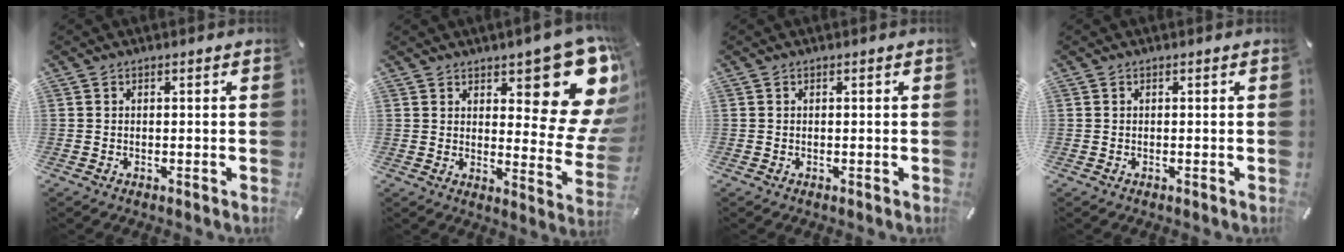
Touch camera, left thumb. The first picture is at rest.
{"total": 18.2, "force": [10.1, 7.3, 13.2], "torque": [-0.145, -0.097, 0.167]}
{"total": 0.0}
{"total": 0.0}